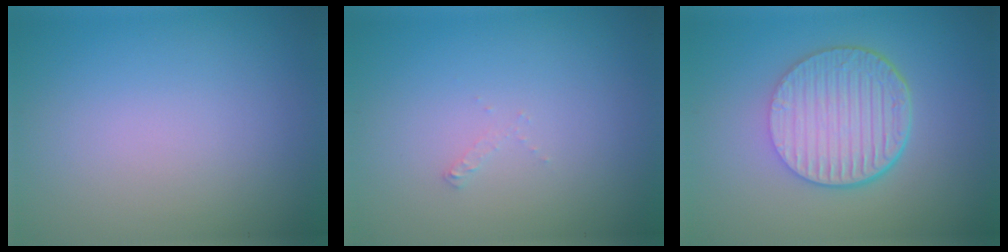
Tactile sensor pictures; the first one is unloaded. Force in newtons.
{"total": 0.5, "press": 0.5, "slide": 0.1}
{"total": 6.7, "press": 4.5, "slide": 5.0}